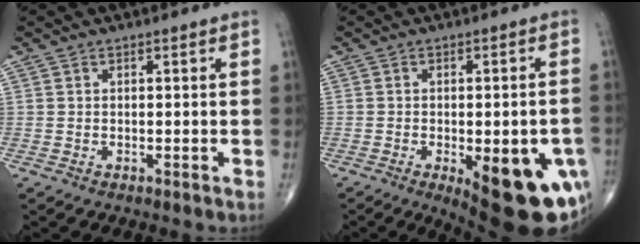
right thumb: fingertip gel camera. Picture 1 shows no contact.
{"total": 20.3, "force": [-7.4, 7.7, 17.3], "torque": [-0.160, 0.000, -0.076]}